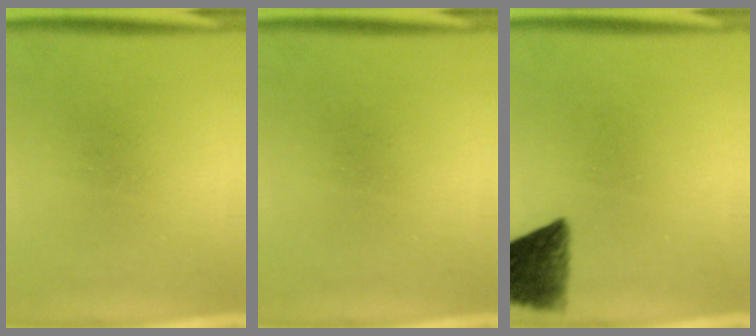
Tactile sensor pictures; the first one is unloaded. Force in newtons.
{"total": 0.0}
{"total": 8.8}